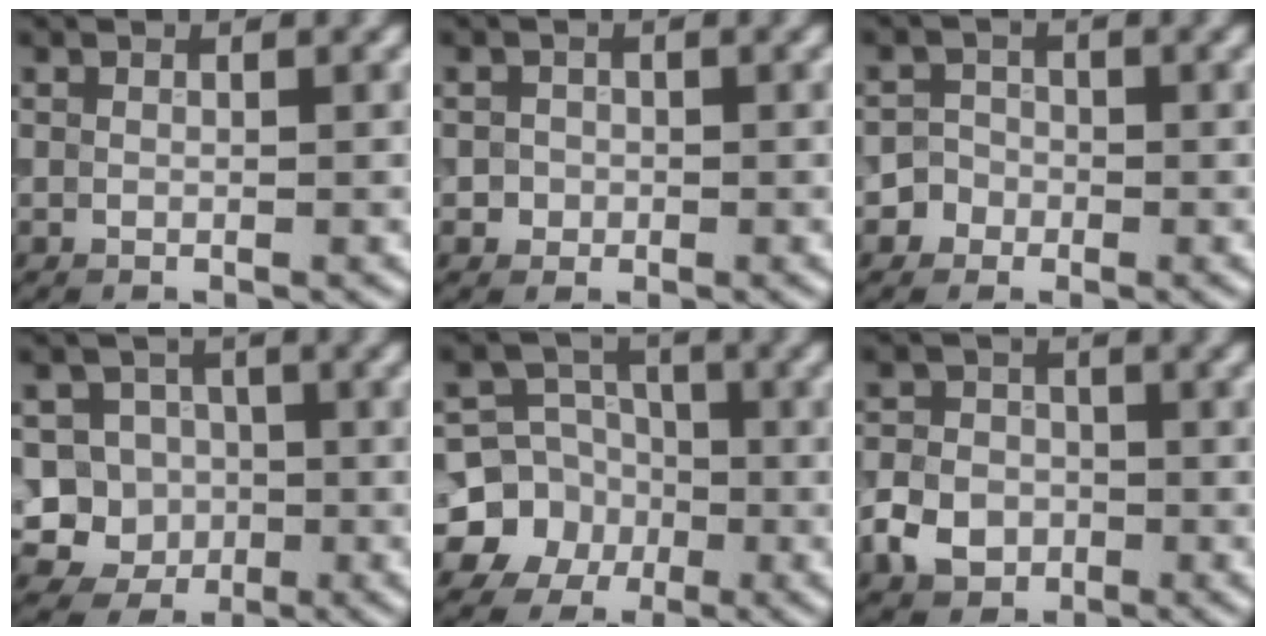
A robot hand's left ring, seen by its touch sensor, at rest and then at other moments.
{"total": 1.2, "force": [-0.2, 1.1, 0.1], "torque": [0.013, -0.001, -0.005]}
{"total": 2.3, "force": [-1.1, 2.0, 0.1], "torque": [0.030, 0.004, -0.022]}
{"total": 7.6, "force": [-1.4, 7.2, 2.0], "torque": [-0.021, 0.022, -0.060]}
{"total": 8.7, "force": [-2.7, 8.1, 1.6], "torque": [-0.022, -0.007, -0.067]}
{"total": 4.1, "force": [-1.6, 3.3, 1.8], "torque": [-0.032, 0.000, -0.039]}